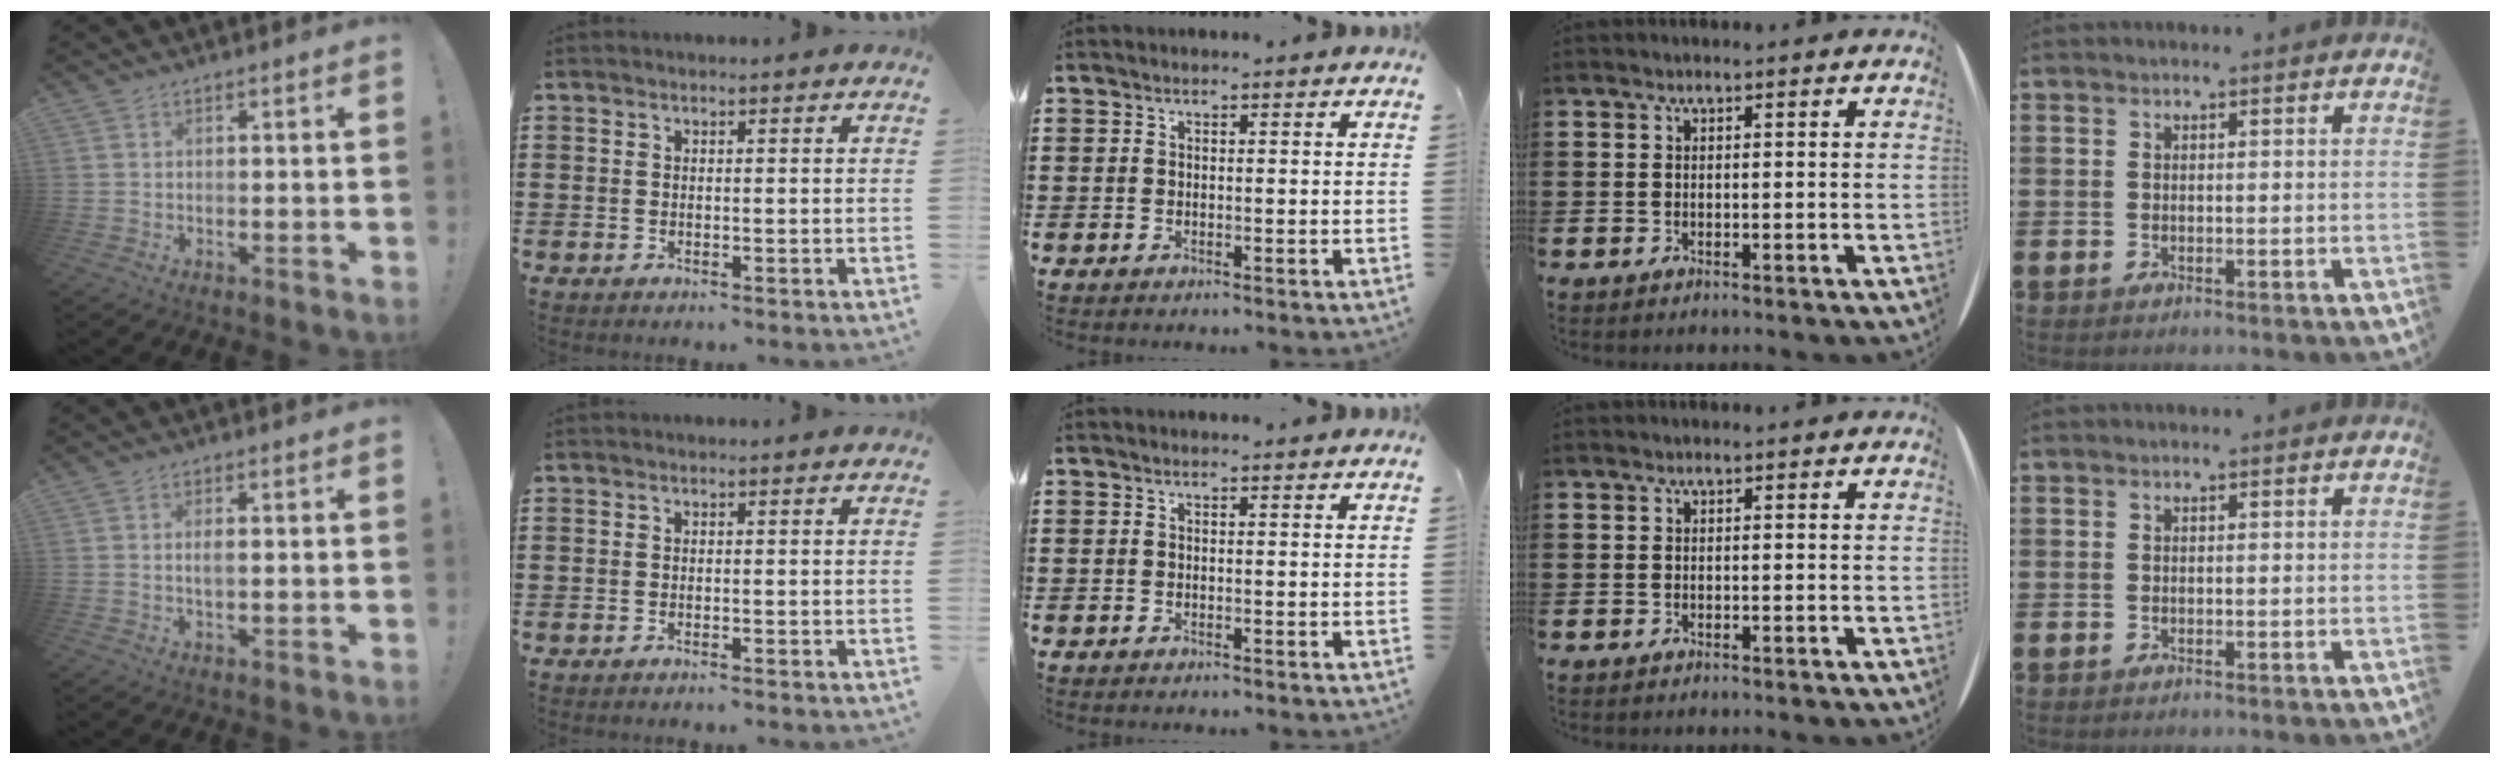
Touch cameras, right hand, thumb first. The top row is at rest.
{"thumb": {"total": 1.8, "force": [0.1, 0.5, 1.7], "torque": [-0.026, -0.003, -0.001]}, "index": {"total": 0.8, "force": [-0.7, -0.1, 0.1], "torque": [-0.004, -0.002, -0.015]}}